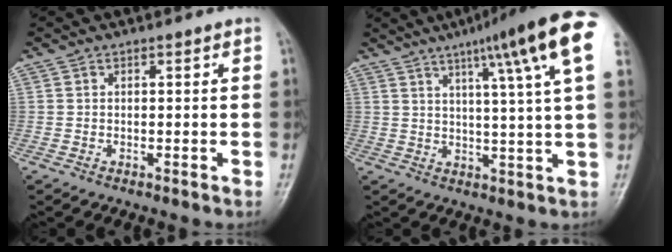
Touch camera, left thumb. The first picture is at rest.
{"total": 17.0, "force": [8.4, 1.0, 14.8], "torque": [-0.205, -0.013, 0.103]}